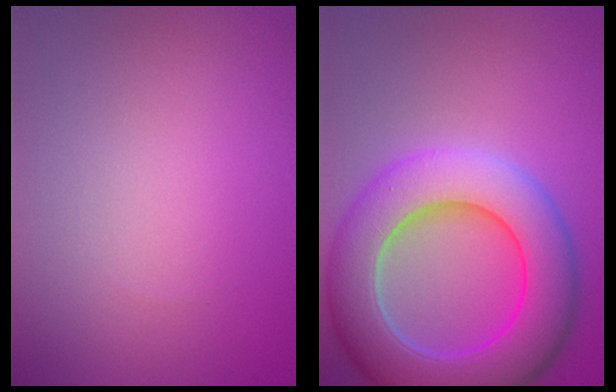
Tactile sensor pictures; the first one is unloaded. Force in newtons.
{"total": 10.4, "press": 10.3, "slide": 0.7}